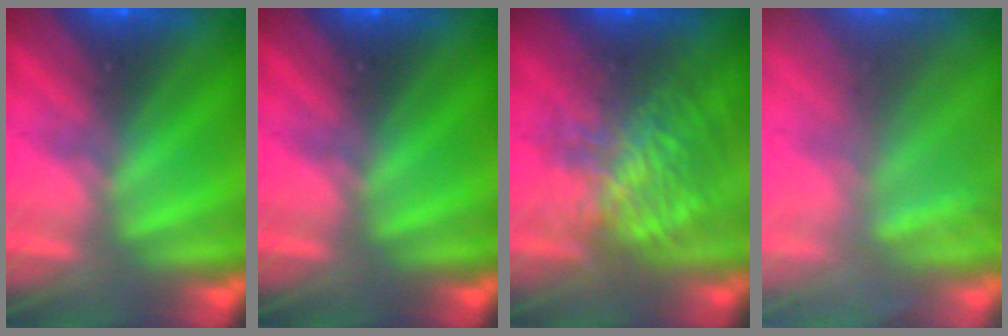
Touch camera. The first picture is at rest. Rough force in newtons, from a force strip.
{"total": 0.0}
{"total": 5.8}
{"total": 10.0}